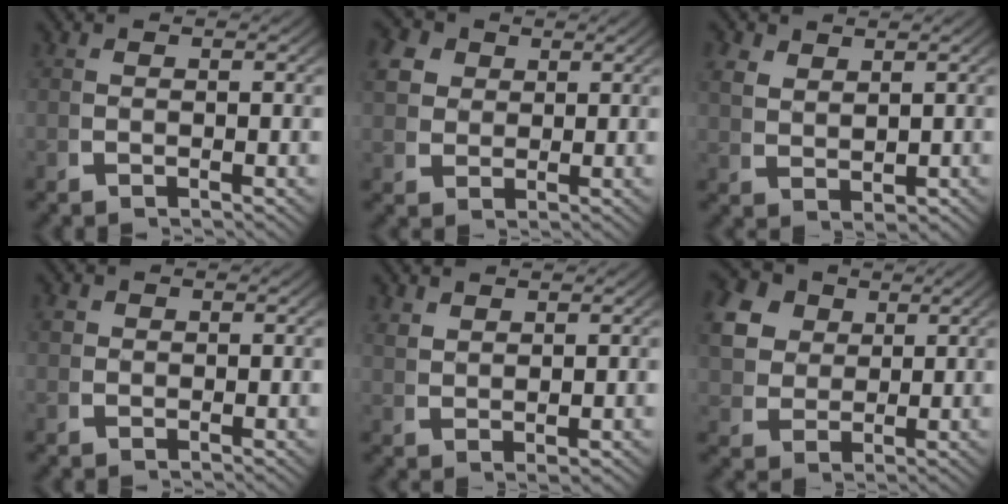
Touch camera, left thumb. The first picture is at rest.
{"total": 5.8, "force": [2.4, 4.5, 2.6], "torque": [-0.064, -0.006, 0.045]}
{"total": 2.8, "force": [1.6, 1.8, 1.5], "torque": [-0.027, -0.008, 0.047]}
{"total": 1.3, "force": [0.6, 1.1, 0.4], "torque": [-0.010, -0.006, 0.016]}
{"total": 2.0, "force": [1.9, 0.4, 0.6], "torque": [-0.007, 0.002, 0.047]}
{"total": 9.6, "force": [3.5, 7.7, 4.7], "torque": [-0.114, -0.011, 0.062]}